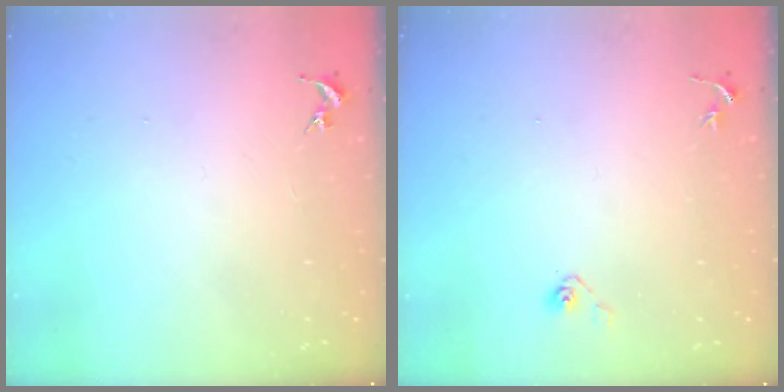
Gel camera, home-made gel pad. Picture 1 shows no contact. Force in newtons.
{"total": 3.6, "press": 3.3, "slide": 1.4}